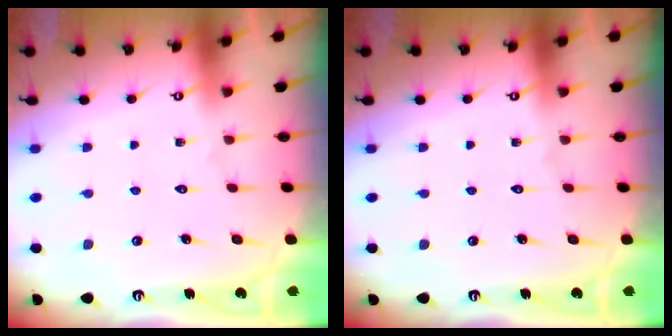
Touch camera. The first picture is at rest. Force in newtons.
{"total": 0.0}